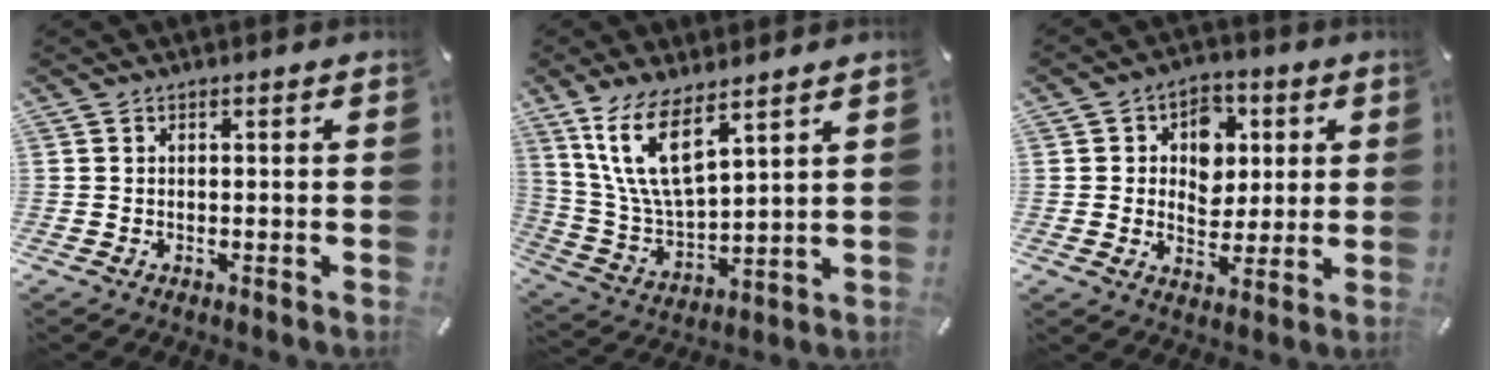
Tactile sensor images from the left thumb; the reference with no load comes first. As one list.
[{"total": 13.5, "force": [8.4, 4.8, 9.4], "torque": [-0.230, -0.031, 0.150]}, {"total": 8.6, "force": [1.7, 7.6, 3.7], "torque": [-0.045, -0.004, 0.028]}]